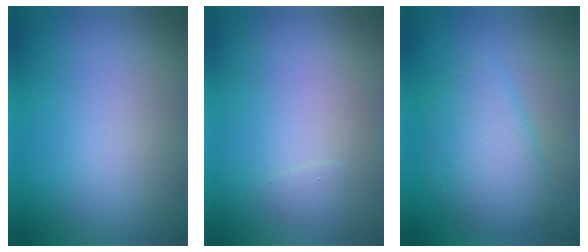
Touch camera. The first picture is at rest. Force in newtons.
{"total": 0.5, "press": 0.5, "slide": 0.0}
{"total": 4.4, "press": 4.4, "slide": 0.1}